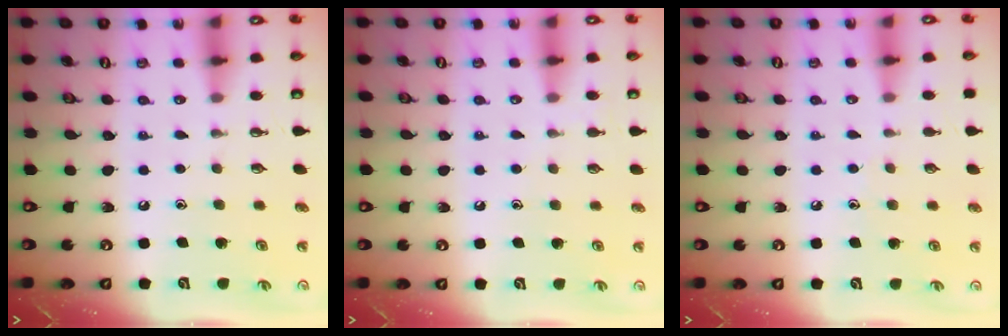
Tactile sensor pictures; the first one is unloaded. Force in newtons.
{"total": 4.0, "press": 4.0, "slide": 0.5}
{"total": 3.8, "press": 3.8, "slide": 0.5}